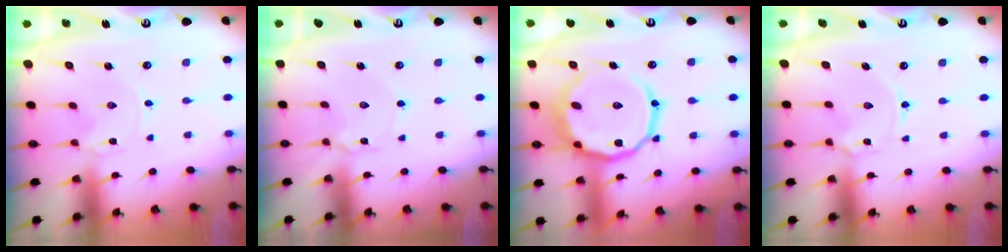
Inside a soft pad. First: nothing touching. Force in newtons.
{"total": 2.8, "press": 2.8, "slide": 0.3}
{"total": 16.7, "press": 16.6, "slide": 1.8}
{"total": 2.4, "press": 2.4, "slide": 0.3}